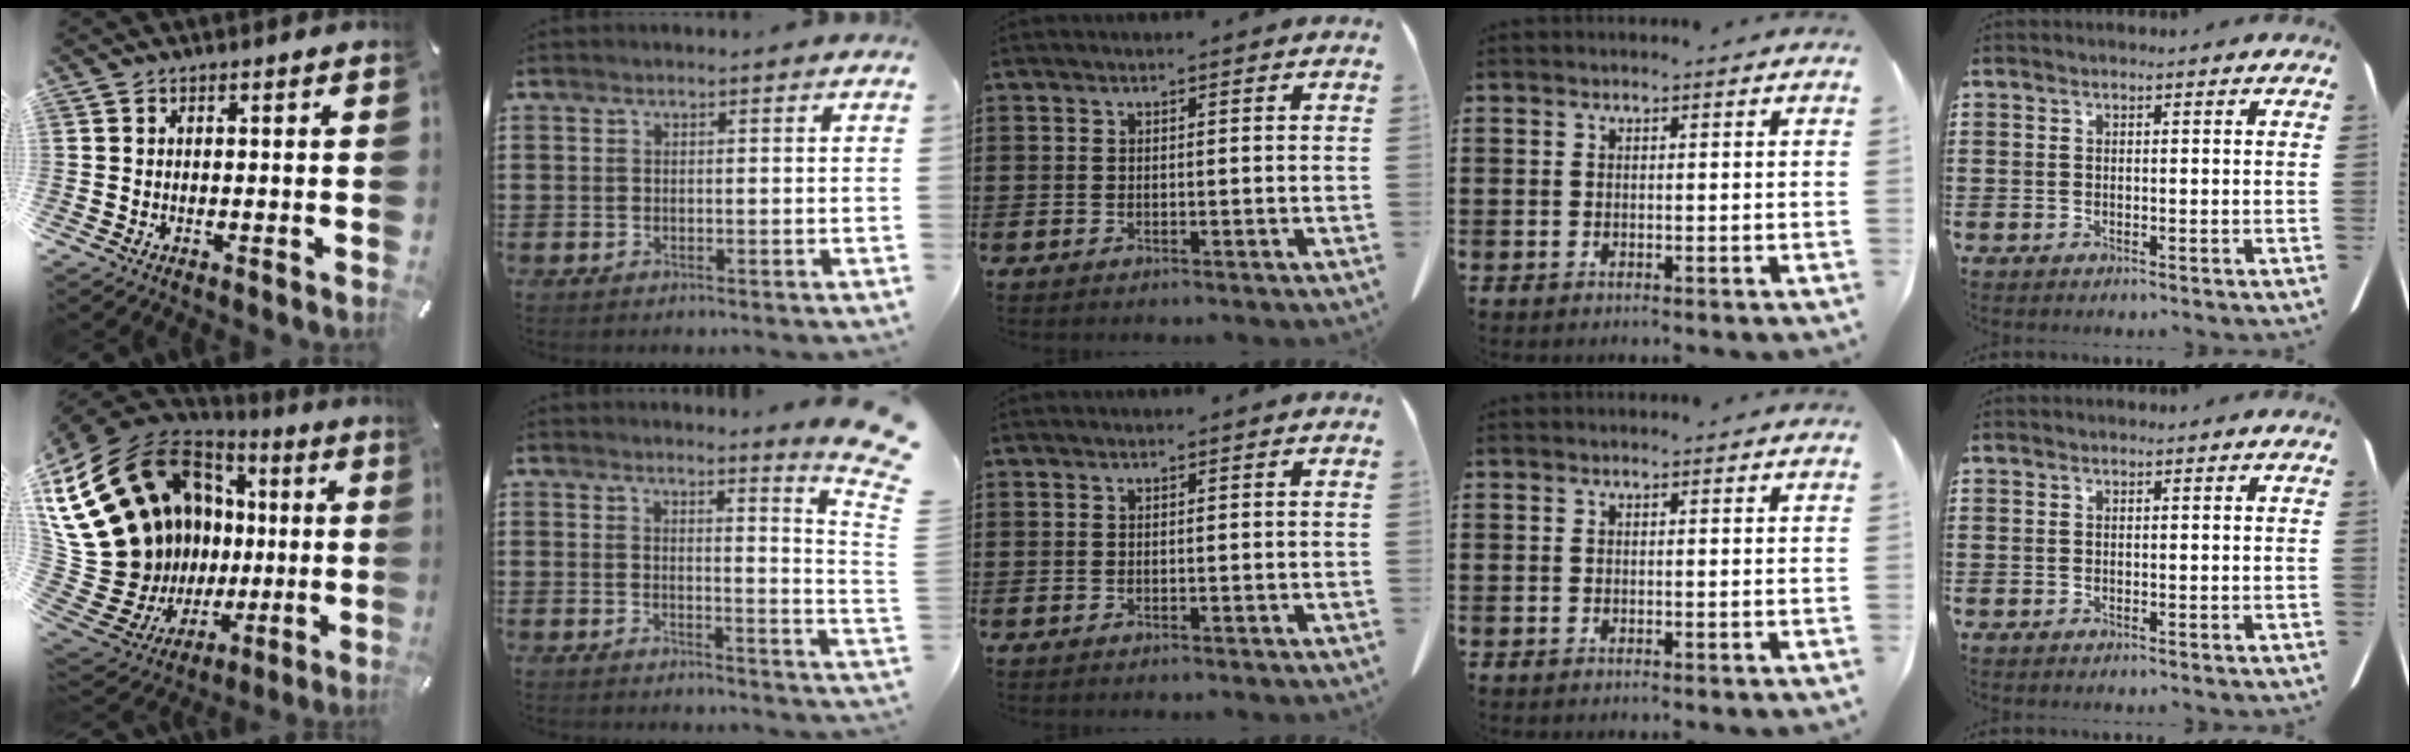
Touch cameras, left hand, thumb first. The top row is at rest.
{"thumb": {"total": 28.4, "force": [4.4, 21.6, 17.9], "torque": [-0.337, -0.079, 0.153]}, "index": {"total": 4.3, "force": [3.4, -1.2, 2.4], "torque": [-0.049, -0.039, 0.050]}}